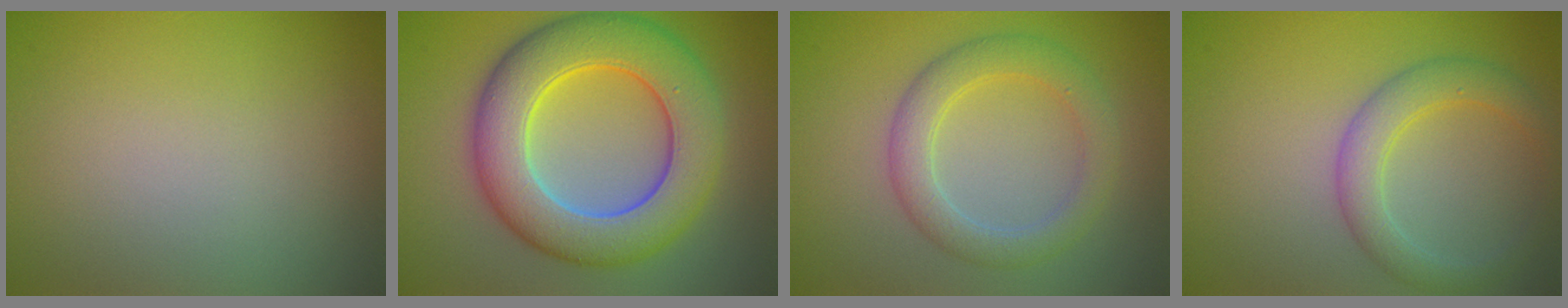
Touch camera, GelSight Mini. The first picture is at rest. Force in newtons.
{"total": 10.4, "press": 10.4, "slide": 0.2}
{"total": 3.9, "press": 3.9, "slide": 0.2}
{"total": 3.5, "press": 3.5, "slide": 0.1}